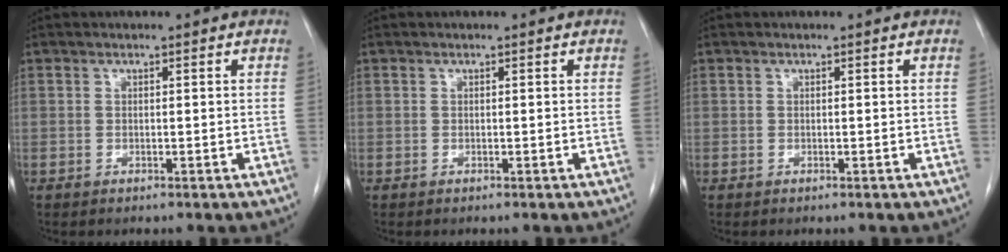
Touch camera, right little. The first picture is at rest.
{"total": 0.0}
{"total": 0.0}